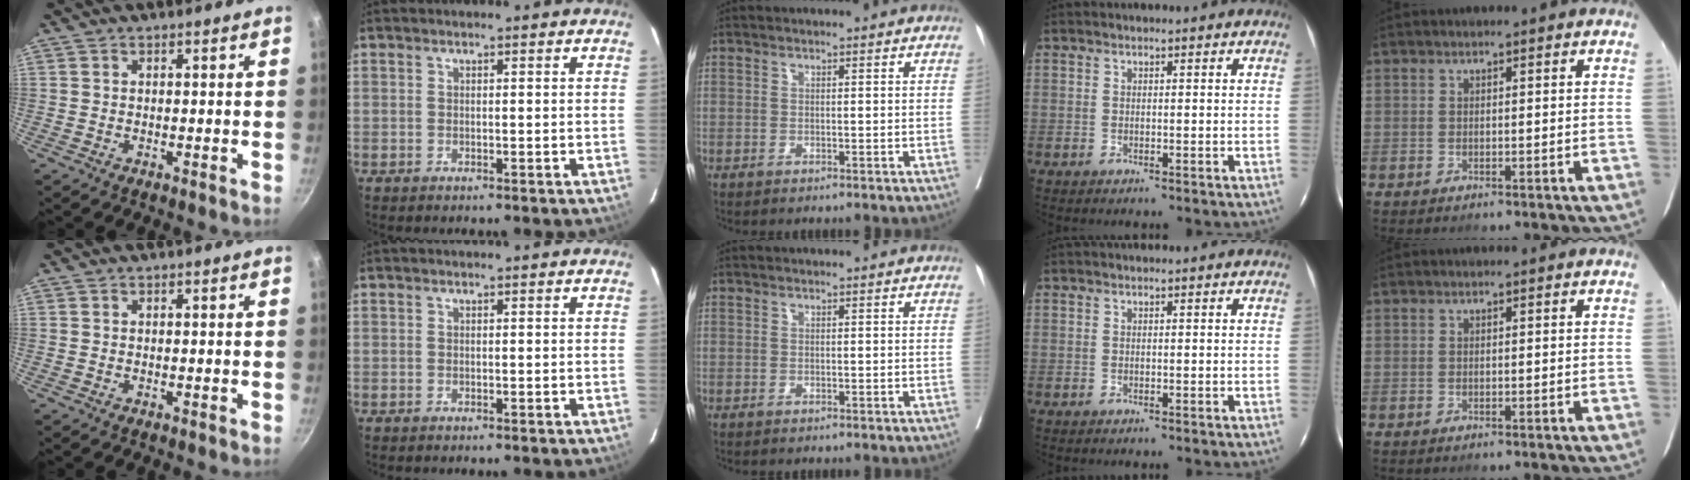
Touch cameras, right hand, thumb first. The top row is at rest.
{}